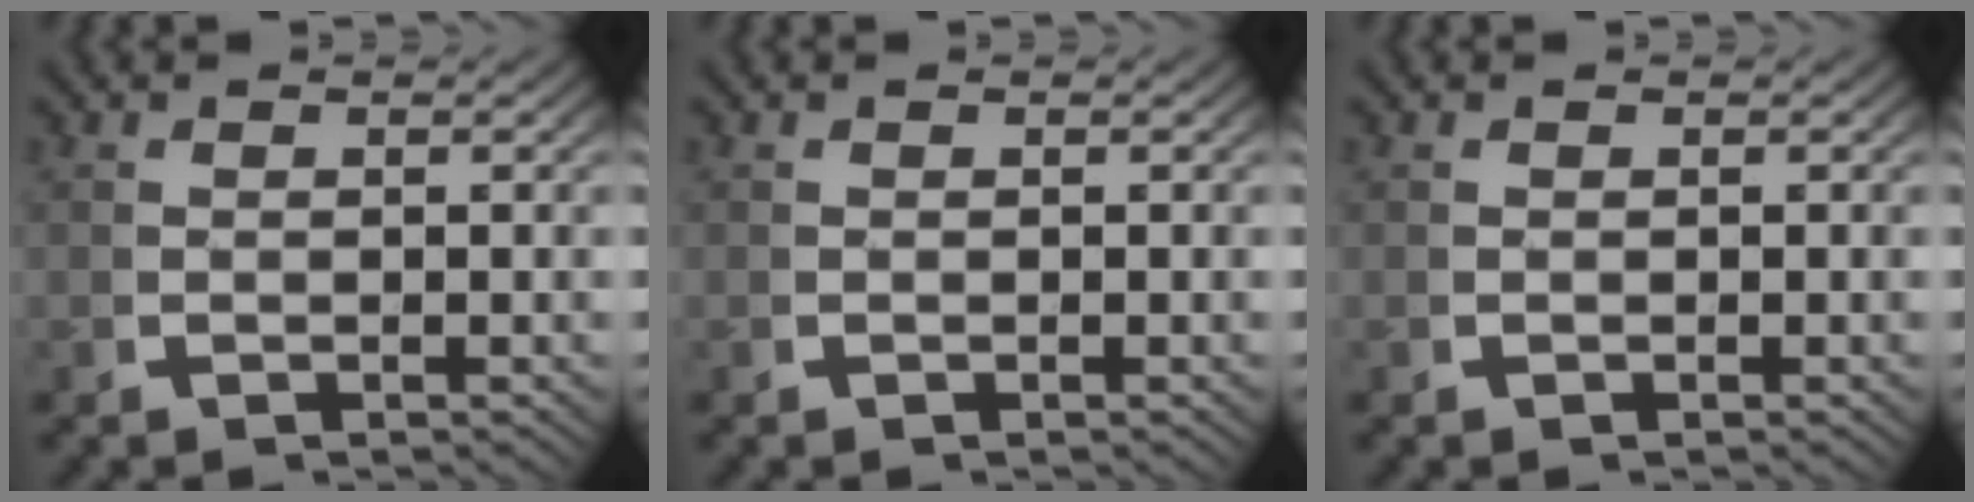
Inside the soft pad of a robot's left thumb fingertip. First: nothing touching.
{"total": 0.0}
{"total": 0.0}